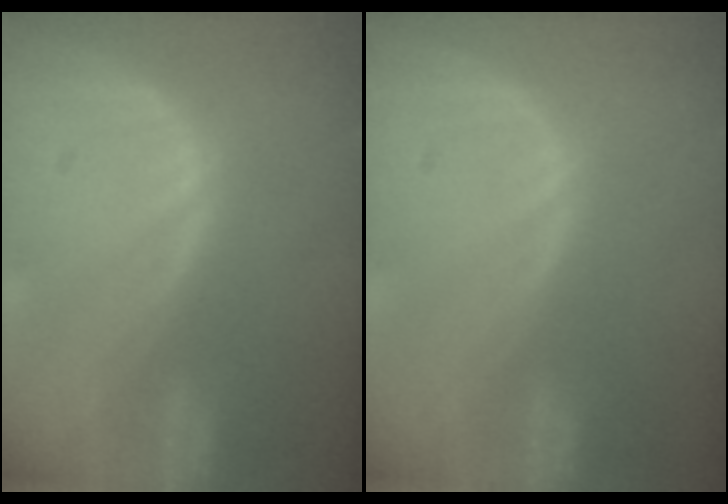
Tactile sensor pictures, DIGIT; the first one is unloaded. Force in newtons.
{"total": 0.0}